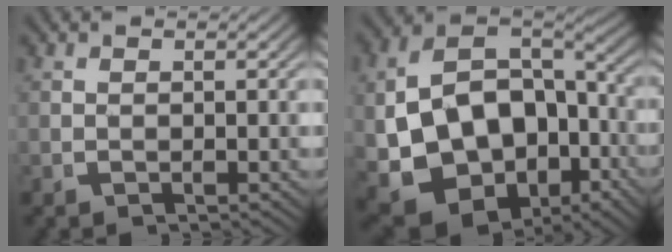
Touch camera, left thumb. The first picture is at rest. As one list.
[{"total": 19.7, "force": [-4.4, 15.4, 11.4], "torque": [-0.270, -0.076, -0.045]}]